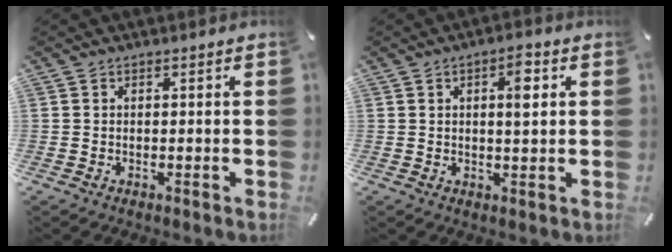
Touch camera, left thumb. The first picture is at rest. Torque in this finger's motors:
{"motor_torque": [0.10, -0.30, 0.16, 0.03, 0.03]}